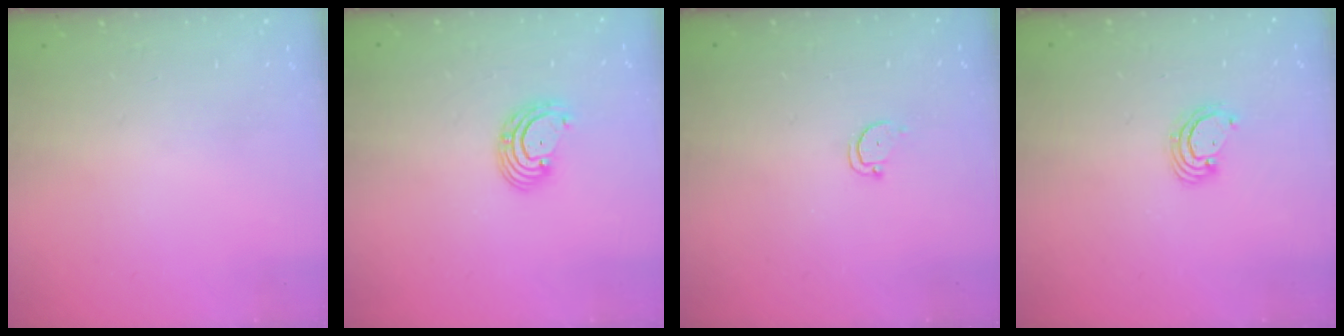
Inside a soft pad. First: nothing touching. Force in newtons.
{"total": 3.2, "press": 3.2, "slide": 0.2}
{"total": 2.0, "press": 2.0, "slide": 0.2}
{"total": 3.3, "press": 3.3, "slide": 0.2}